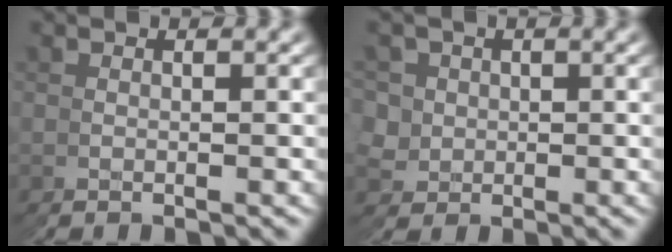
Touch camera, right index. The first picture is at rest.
{"total": 4.3, "force": [-0.3, 4.3, 0.1], "torque": [-0.017, -0.031, 0.009]}